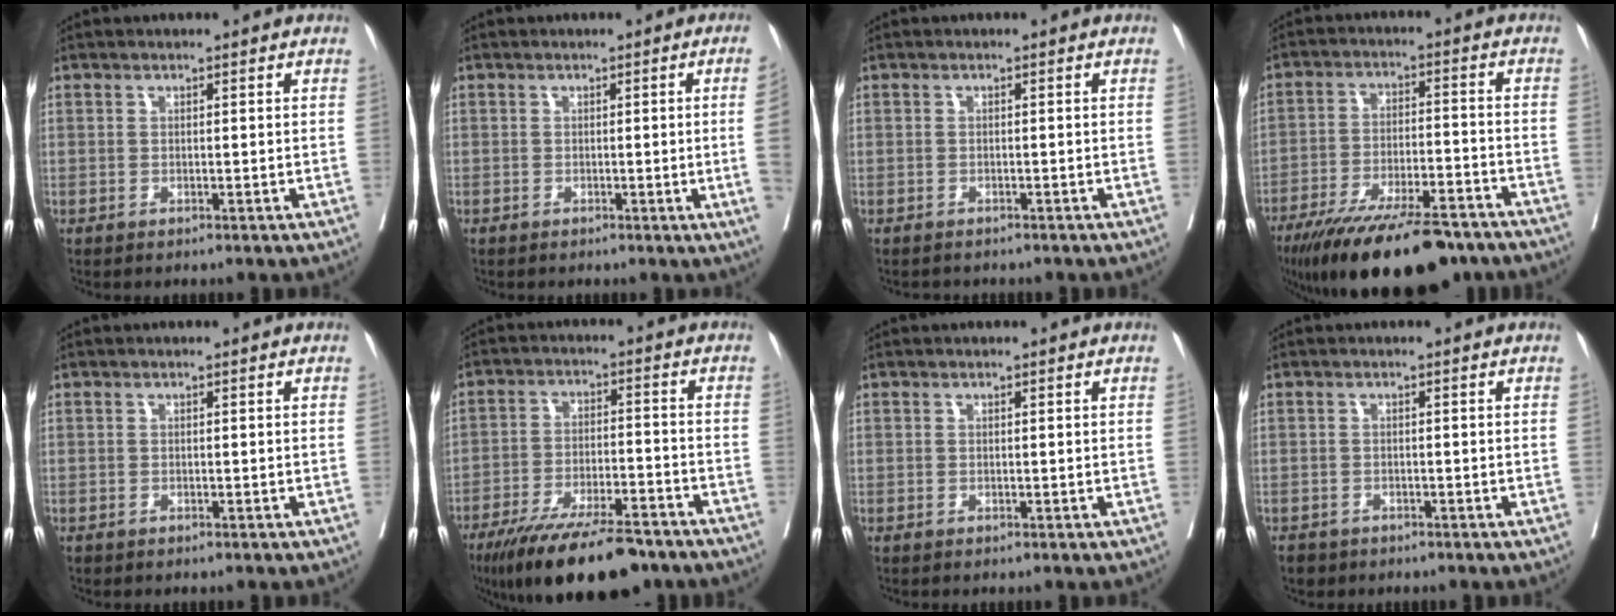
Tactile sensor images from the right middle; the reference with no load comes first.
{"total": 4.3, "force": [-0.5, -1.8, 3.9], "torque": [-0.046, -0.009, -0.004]}
{"total": 2.3, "force": [-2.1, 0.9, 0.3], "torque": [-0.006, -0.001, -0.029]}
{"total": 19.7, "force": [-15.6, 4.5, 11.2], "torque": [-0.160, -0.014, -0.242]}
{"total": 0.0}
{"total": 16.5, "force": [-12.9, 3.9, 9.6], "torque": [-0.138, -0.012, -0.207]}
{"total": 0.0}
{"total": 2.4, "force": [-1.8, 1.6, 0.2], "torque": [-0.007, 0.002, -0.031]}